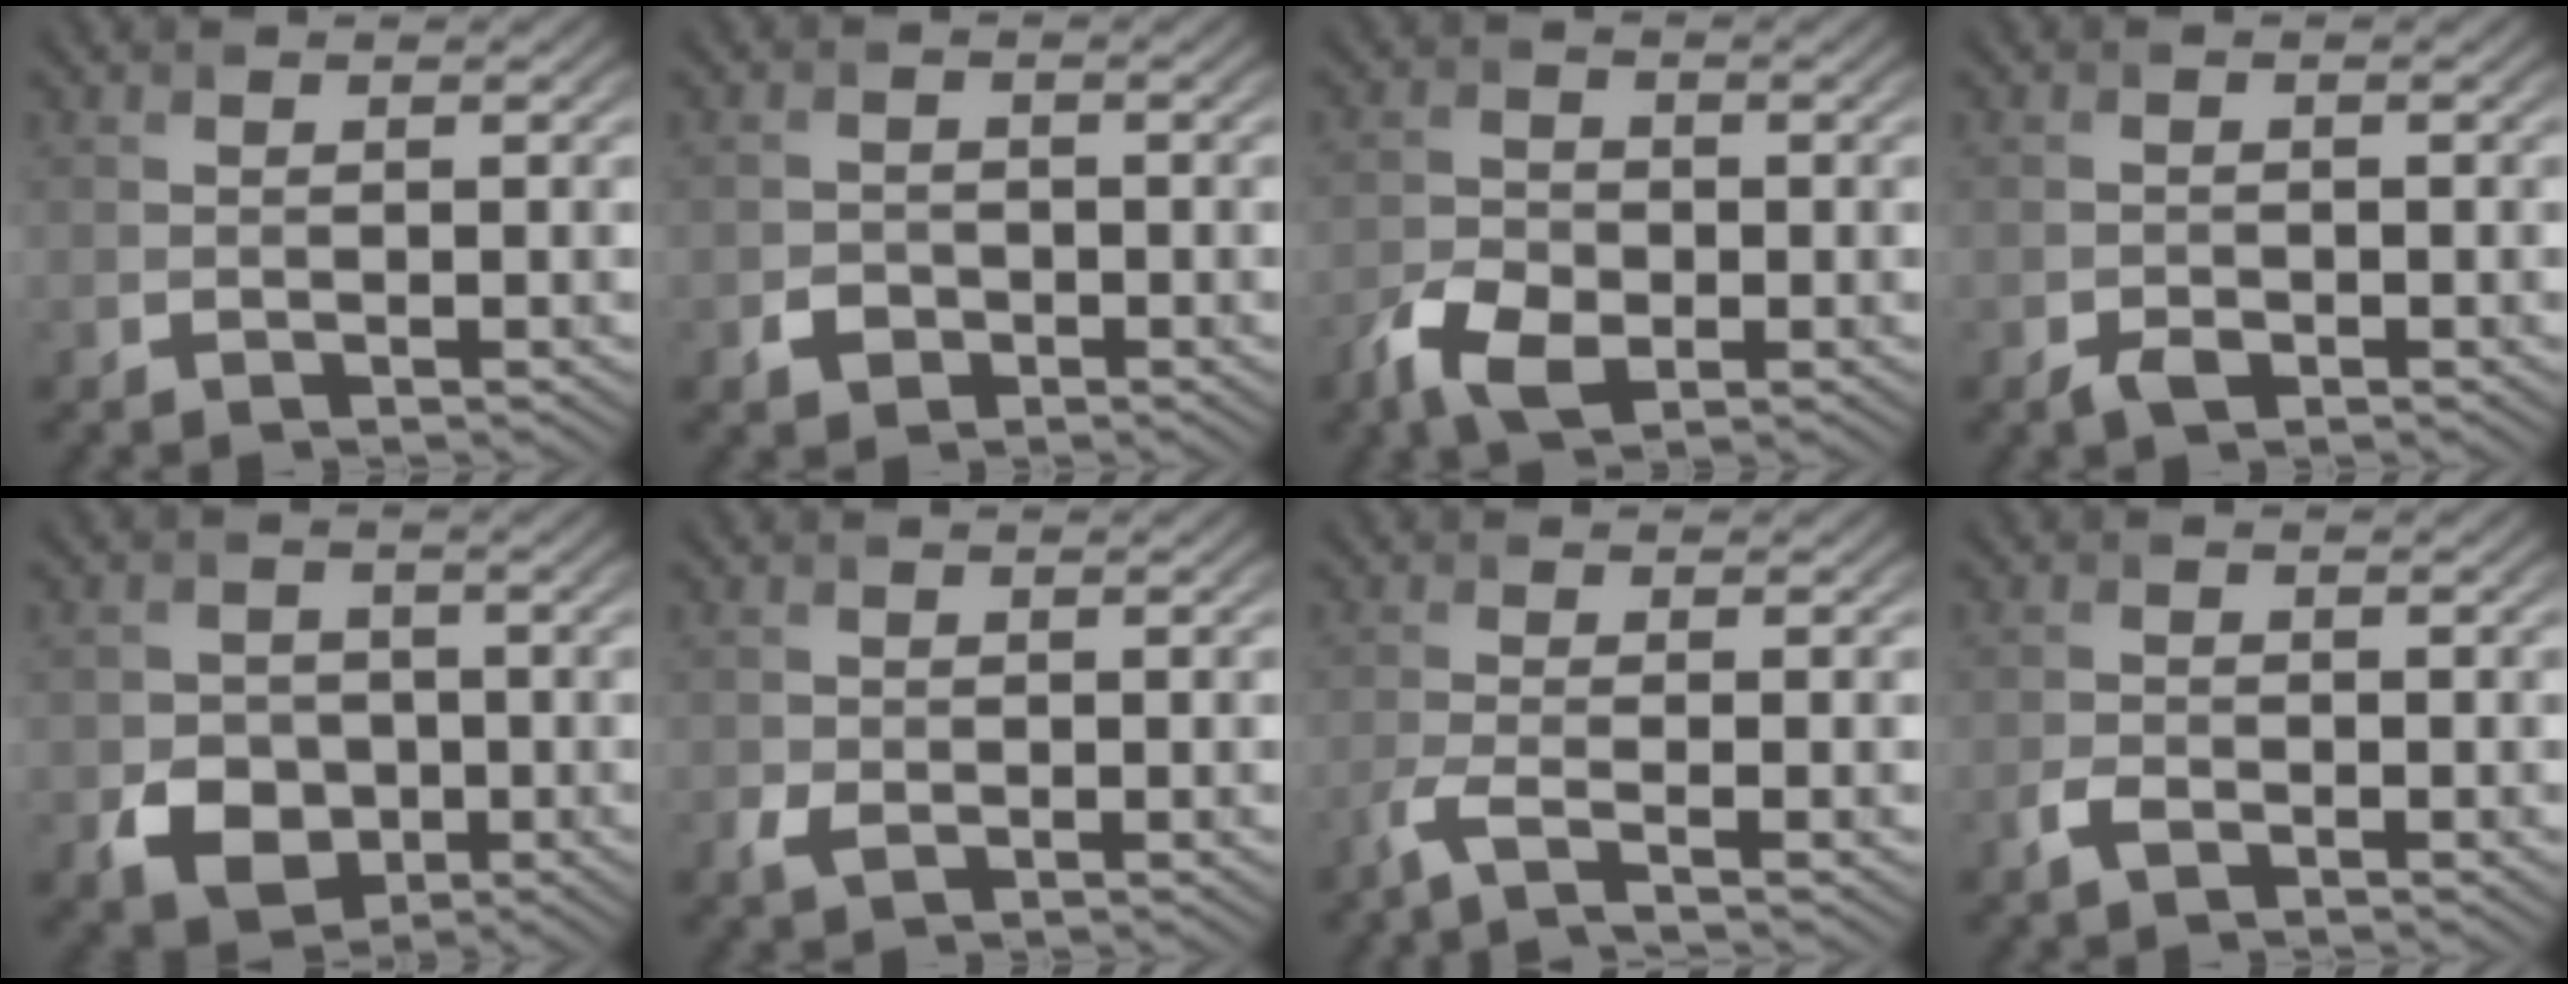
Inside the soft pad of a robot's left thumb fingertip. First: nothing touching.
{"total": 2.0, "force": [-1.0, 1.6, 0.6], "torque": [-0.009, -0.003, -0.021]}
{"total": 5.4, "force": [-2.6, 3.3, 3.3], "torque": [-0.071, -0.007, -0.056]}
{"total": 1.5, "force": [-1.0, 0.9, 0.8], "torque": [-0.015, -0.003, -0.019]}
{"total": 5.8, "force": [-1.8, 4.9, 2.5], "torque": [-0.047, -0.012, -0.038]}
{"total": 1.7, "force": [-0.5, 1.4, 0.9], "torque": [-0.023, -0.008, -0.011]}
{"total": 2.9, "force": [-1.7, 0.3, 2.3], "torque": [-0.042, 0.000, -0.053]}
{"total": 1.8, "force": [-1.1, 0.9, 1.0], "torque": [-0.023, -0.001, -0.025]}